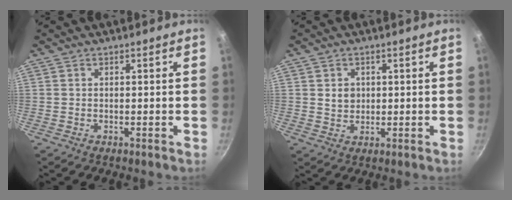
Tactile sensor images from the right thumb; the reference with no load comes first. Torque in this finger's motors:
{"motor_torque": [-0.47, 0.83, 0.64, -0.13, 0.00]}